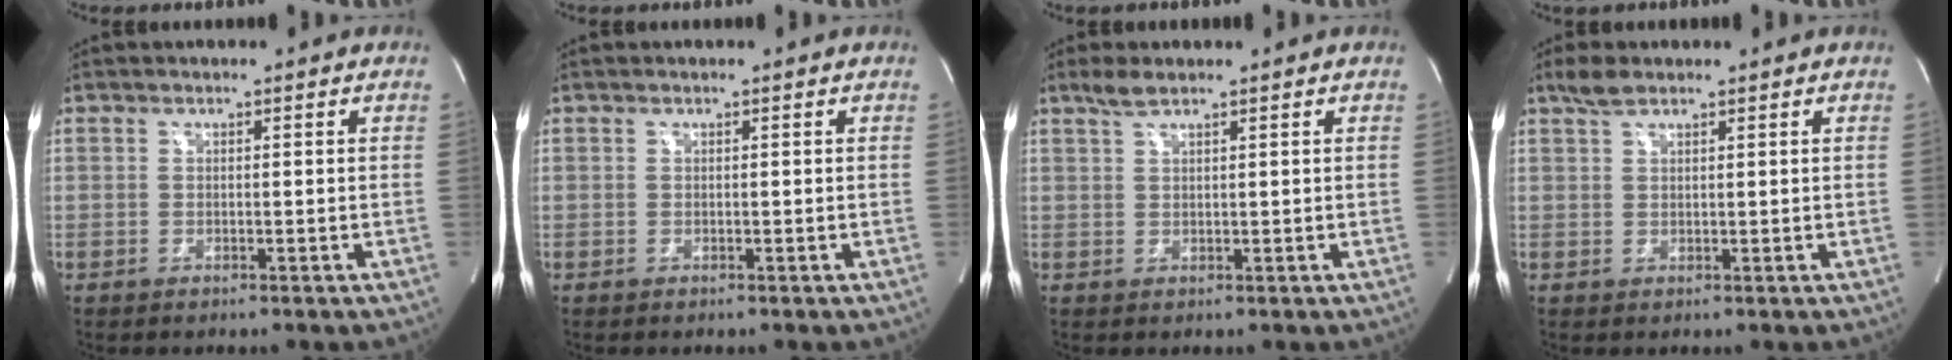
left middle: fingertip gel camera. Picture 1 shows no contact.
{"total": 0.0}
{"total": 2.3, "force": [1.8, 0.2, 1.3], "torque": [-0.036, 0.005, 0.040]}
{"total": 2.5, "force": [2.0, 0.8, 1.3], "torque": [-0.035, 0.009, 0.043]}